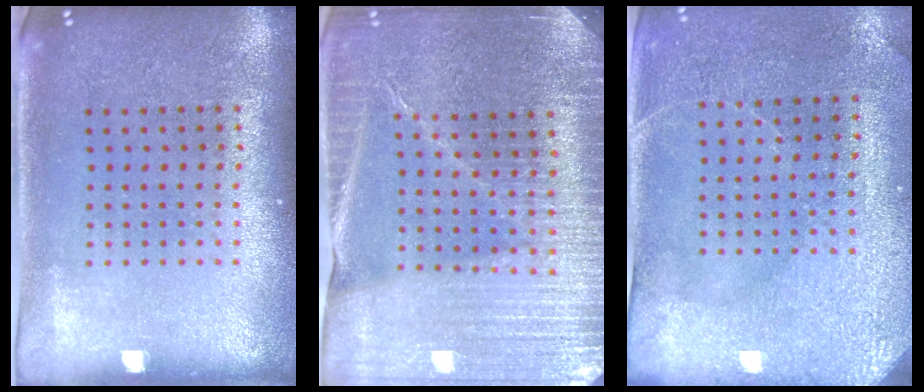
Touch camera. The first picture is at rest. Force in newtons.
{"total": 4.4, "press": 4.1, "slide": 1.7}
{"total": 2.9, "press": 2.8, "slide": 0.7}